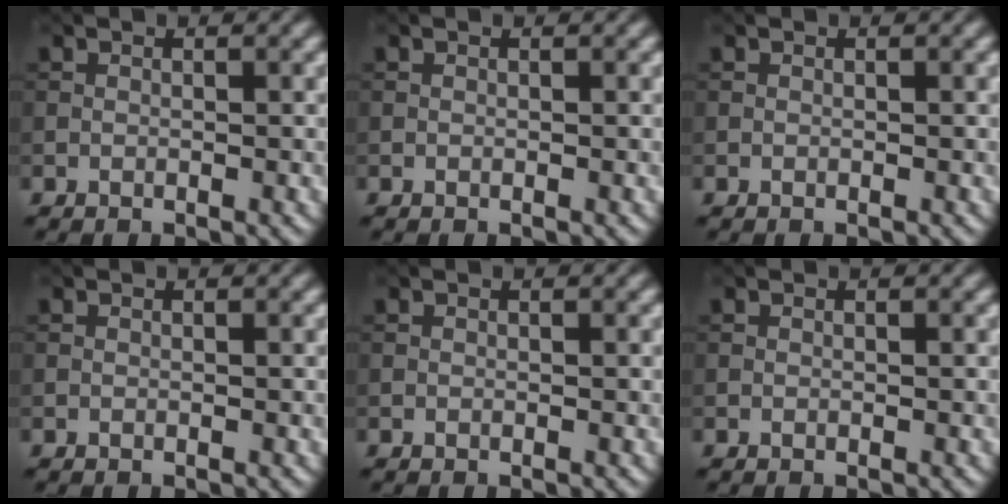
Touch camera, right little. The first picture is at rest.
{"total": 0.0}
{"total": 0.0}
{"total": 0.0}
{"total": 0.0}
{"total": 0.0}